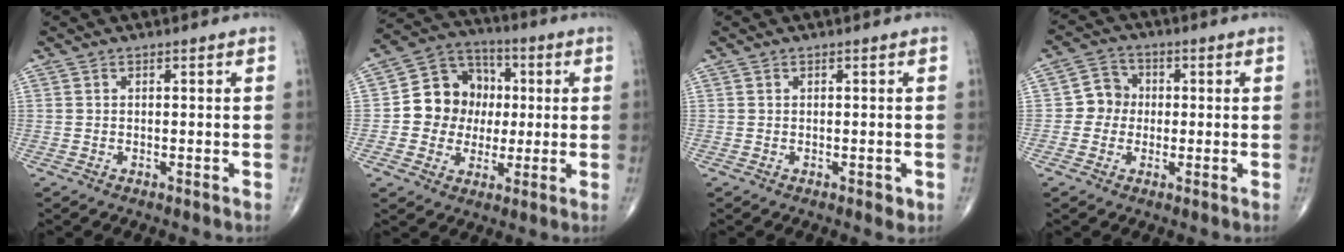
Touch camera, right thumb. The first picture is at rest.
{"total": 12.7, "force": [0.3, 11.2, 6.0], "torque": [-0.051, 0.024, 0.002]}
{"total": 1.3, "force": [-0.3, 0.9, 0.9], "torque": [-0.007, -0.002, -0.002]}
{"total": 5.4, "force": [-0.2, 5.1, 1.8], "torque": [0.000, 0.012, -0.016]}